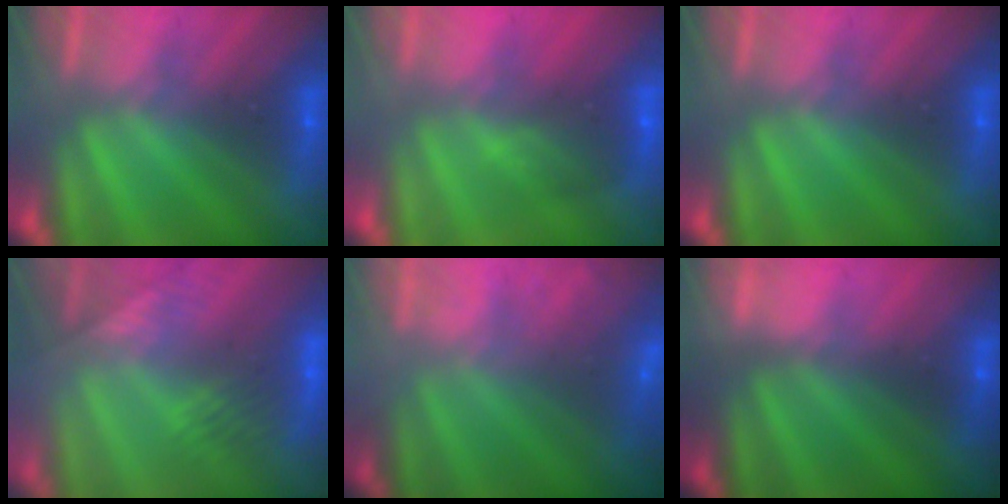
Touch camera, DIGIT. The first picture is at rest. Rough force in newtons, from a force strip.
{"total": 3.0}
{"total": 0.0}
{"total": 2.7}
{"total": 5.7}
{"total": 2.1}